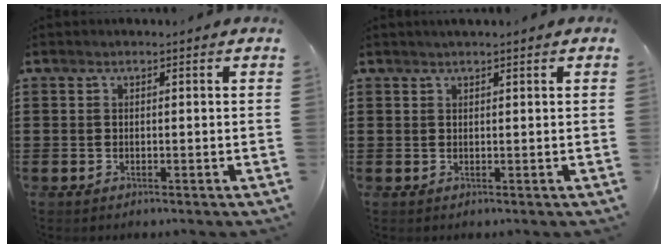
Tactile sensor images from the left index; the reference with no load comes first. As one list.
[{"total": 0.8, "force": [0.7, 0.0, 0.5], "torque": [-0.010, 0.000, 0.013]}]